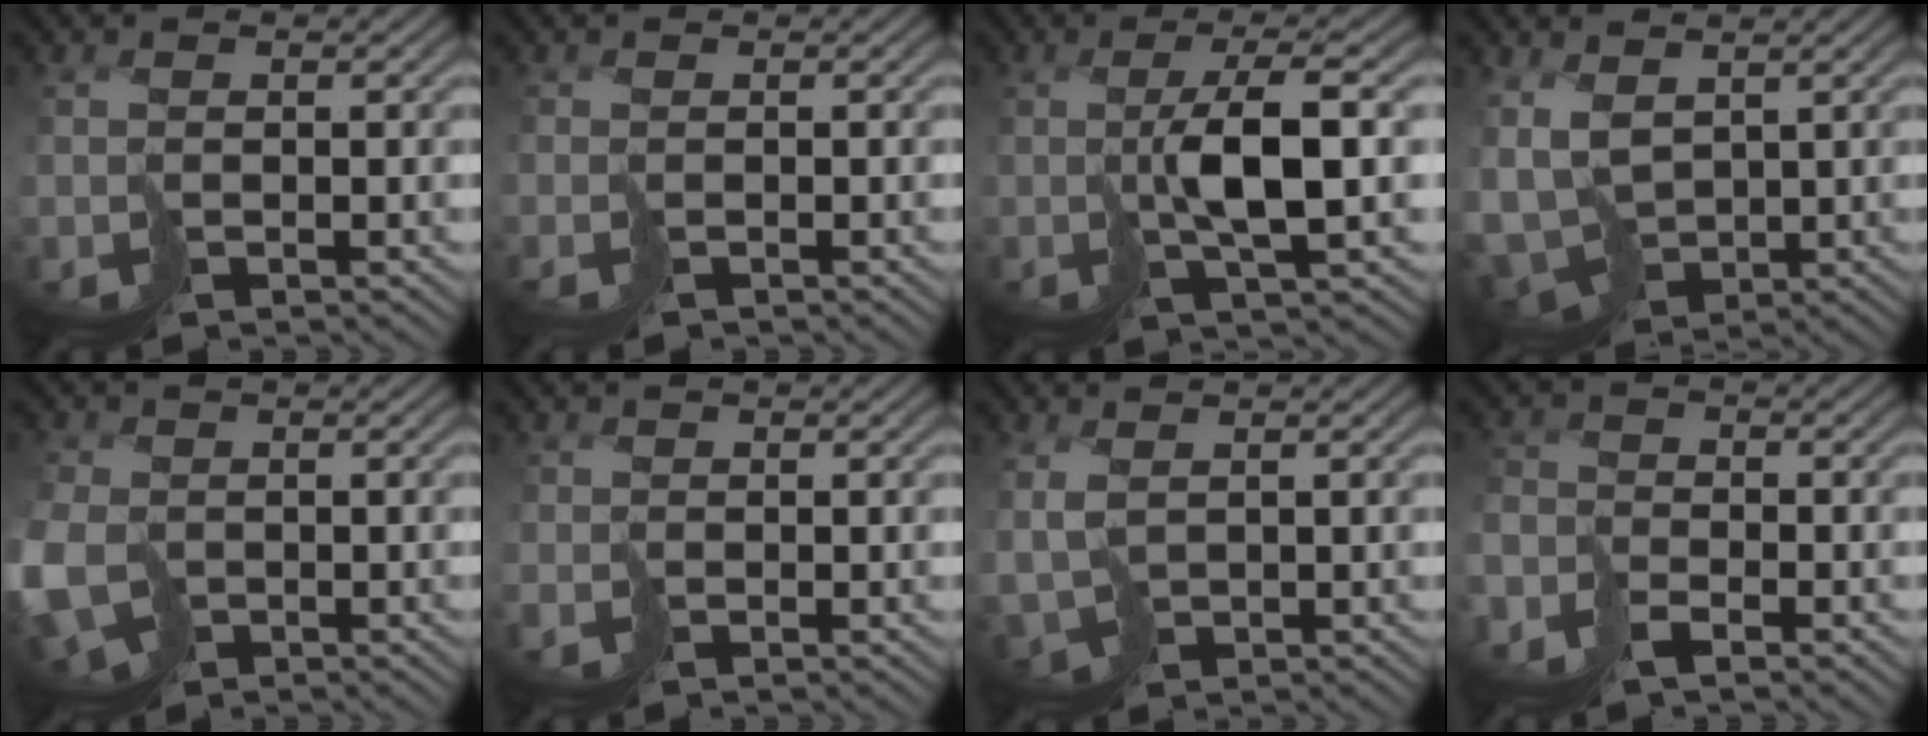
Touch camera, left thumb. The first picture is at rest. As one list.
[{"total": 0.7, "force": [-0.5, -0.3, -0.4], "torque": [0.015, 0.000, -0.009]}, {"total": 4.5, "force": [1.2, 0.2, 4.4], "torque": [-0.085, 0.008, 0.027]}, {"total": 7.1, "force": [0.6, 5.0, 5.1], "torque": [-0.144, -0.024, 0.021]}, {"total": 8.5, "force": [-2.5, 5.7, 5.8], "torque": [-0.164, -0.039, -0.036]}, {"total": 0.6, "force": [0.2, 0.0, -0.6], "torque": [0.018, -0.001, 0.001]}, {"total": 3.1, "force": [0.4, 1.7, 2.6], "torque": [-0.071, -0.007, 0.009]}, {"total": 3.1, "force": [-2.7, 1.0, 0.9], "torque": [-0.016, -0.002, -0.061]}]